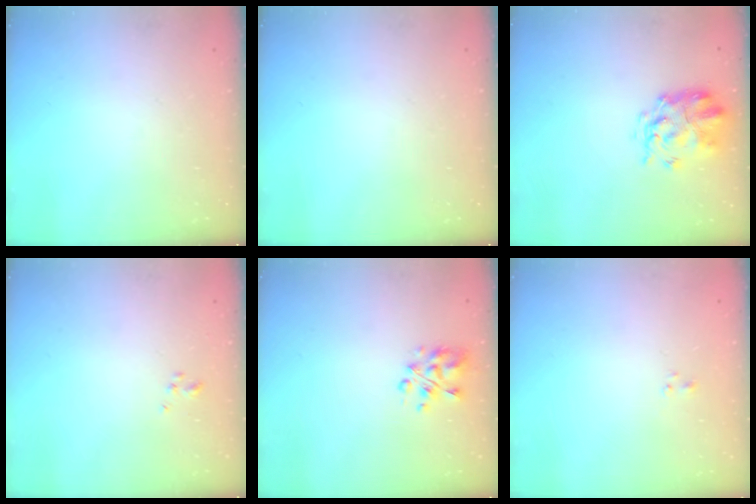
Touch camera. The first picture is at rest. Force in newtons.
{"total": 0.0}
{"total": 3.8, "press": 3.4, "slide": 1.7}
{"total": 0.9, "press": 0.8, "slide": 0.3}
{"total": 6.4, "press": 6.2, "slide": 1.3}
{"total": 1.2, "press": 1.0, "slide": 0.6}